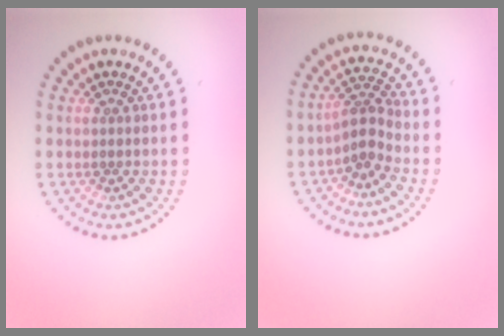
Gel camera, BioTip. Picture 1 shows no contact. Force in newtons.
{"total": 2.5, "press": 1.8, "slide": 1.7}